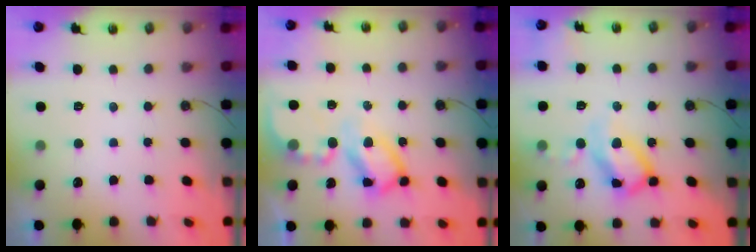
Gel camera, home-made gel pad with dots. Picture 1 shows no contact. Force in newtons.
{"total": 13.7, "press": 13.6, "slide": 1.5}
{"total": 15.9, "press": 15.9, "slide": 1.3}